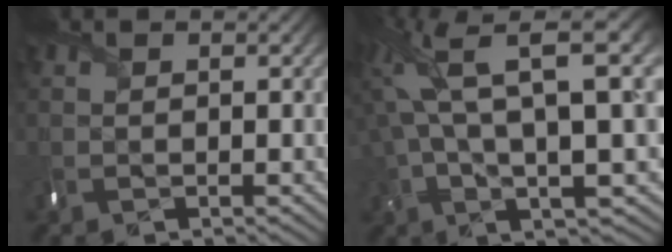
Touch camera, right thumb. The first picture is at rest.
{"total": 14.4, "force": [6.0, 3.8, 12.5], "torque": [-0.266, 0.007, 0.125]}